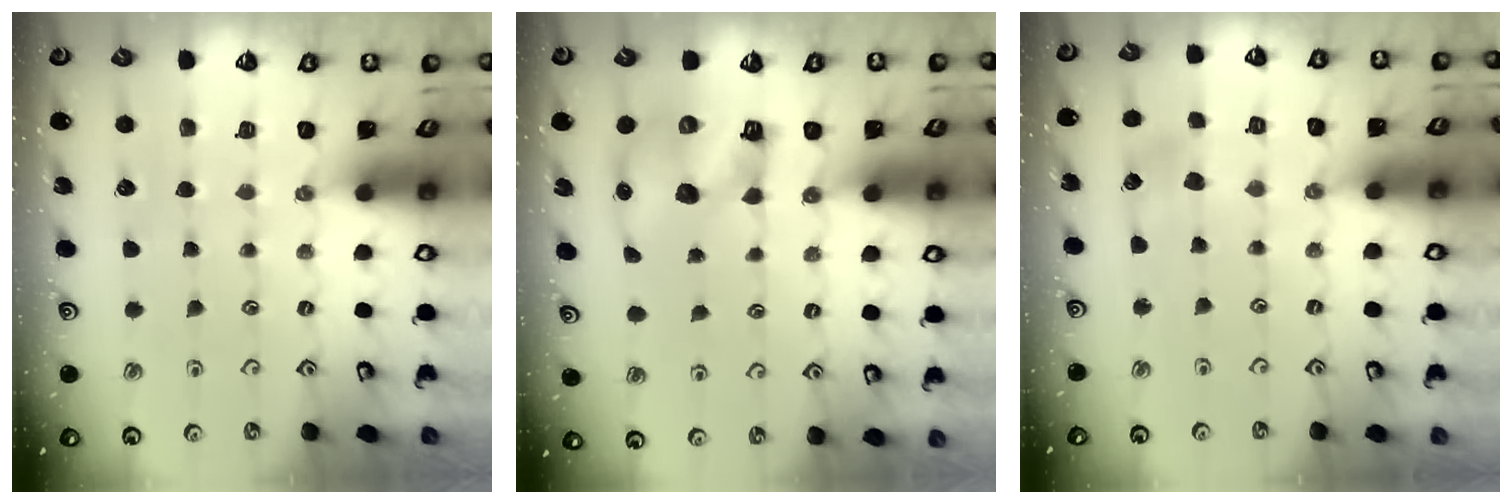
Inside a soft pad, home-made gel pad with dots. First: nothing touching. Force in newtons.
{"total": 9.1, "press": 9.0, "slide": 1.5}
{"total": 4.1, "press": 4.1, "slide": 0.5}